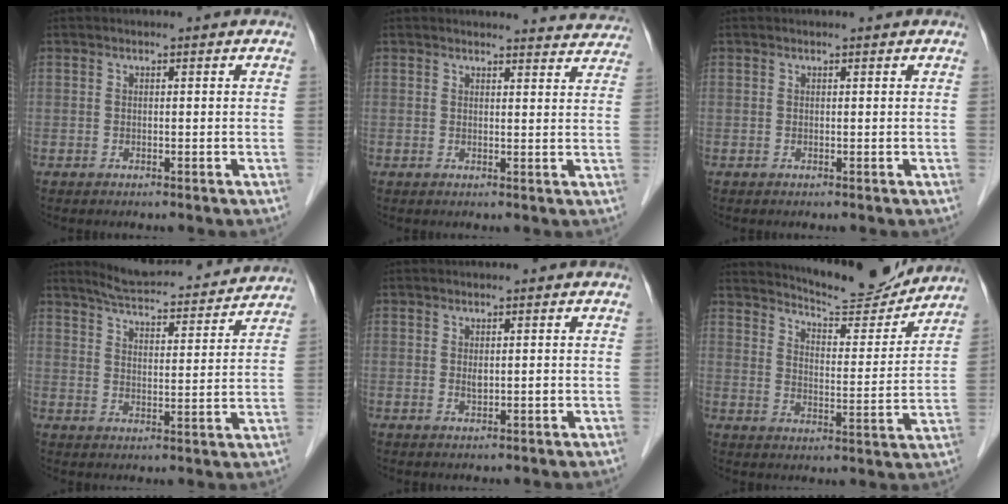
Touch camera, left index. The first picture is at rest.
{"total": 8.2, "force": [8.1, 1.2, 0.4], "torque": [0.018, -0.014, 0.065]}
{"total": 0.6, "force": [0.6, 0.1, 0.1], "torque": [-0.005, 0.007, 0.008]}
{"total": 16.8, "force": [16.0, 2.3, 4.8], "torque": [-0.070, 0.003, 0.212]}
{"total": 1.3, "force": [0.1, 0.4, 1.2], "torque": [-0.023, -0.003, 0.005]}
{"total": 14.4, "force": [13.8, 1.4, 3.7], "torque": [-0.061, -0.015, 0.193]}